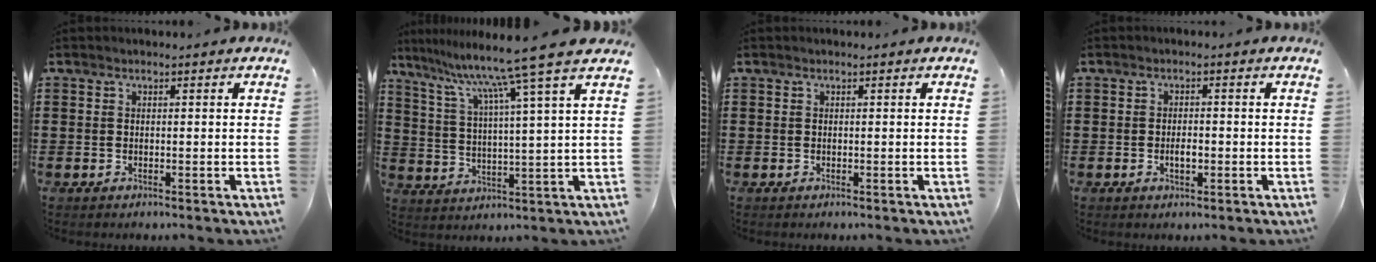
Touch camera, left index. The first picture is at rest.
{"total": 10.6, "force": [8.1, -1.8, 6.7], "torque": [-0.160, -0.042, 0.124]}
{"total": 0.0}
{"total": 2.0, "force": [-0.5, 0.9, 1.8], "torque": [-0.034, 0.002, -0.009]}